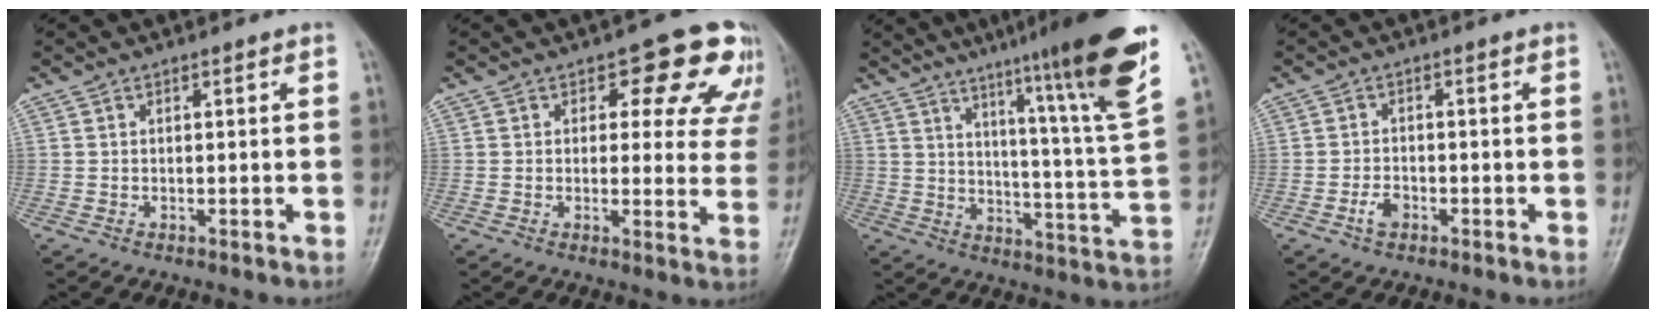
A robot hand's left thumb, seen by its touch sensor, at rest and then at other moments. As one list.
[{"total": 11.3, "force": [7.1, 6.1, 6.4], "torque": [-0.015, -0.030, 0.066]}, {"total": 20.2, "force": [12.9, 0.1, 15.5], "torque": [-0.205, -0.068, 0.178]}, {"total": 2.6, "force": [-1.4, 1.6, 1.5], "torque": [-0.026, 0.009, -0.026]}]